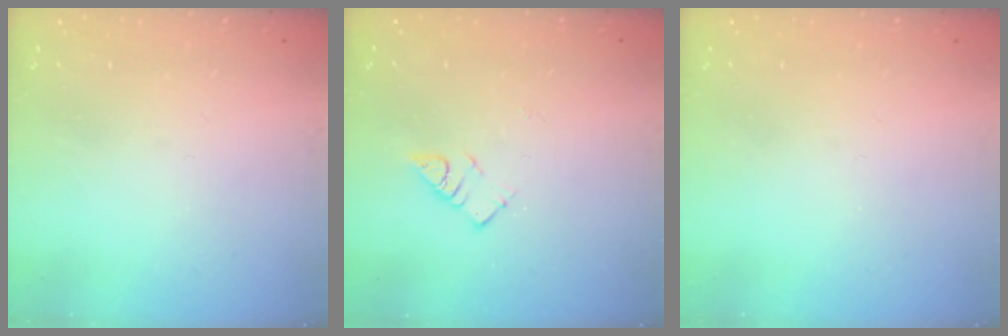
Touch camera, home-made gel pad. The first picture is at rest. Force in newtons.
{"total": 4.6, "press": 4.6, "slide": 0.2}
{"total": 0.0}